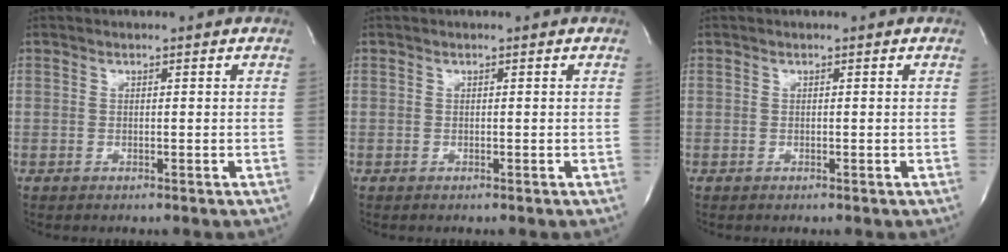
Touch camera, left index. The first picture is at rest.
{"total": 0.0}
{"total": 0.0}